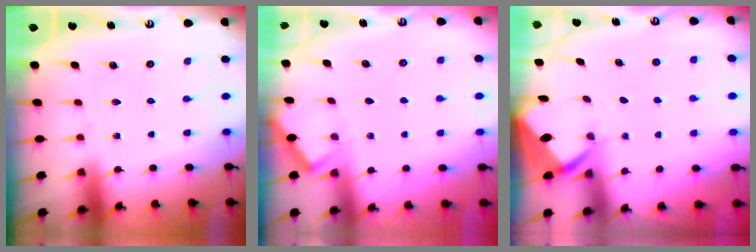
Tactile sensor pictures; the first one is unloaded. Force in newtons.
{"total": 2.7, "press": 2.7, "slide": 0.2}
{"total": 2.4, "press": 2.4, "slide": 0.3}